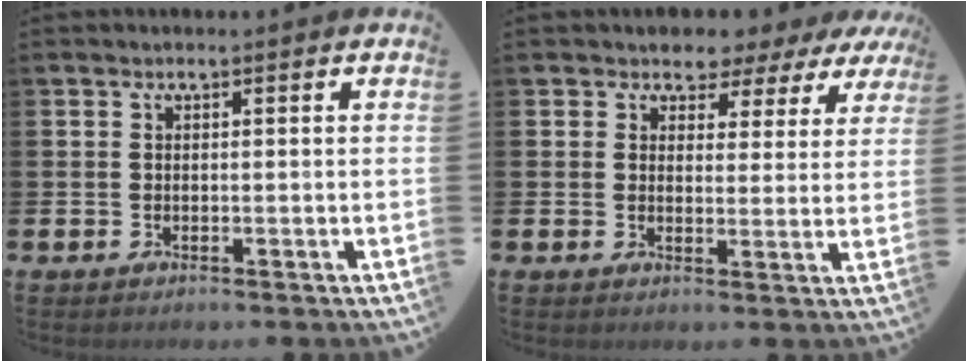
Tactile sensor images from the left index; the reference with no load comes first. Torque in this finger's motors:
{"motor_torque": [1.17, -0.97, 0.66, 0.01]}